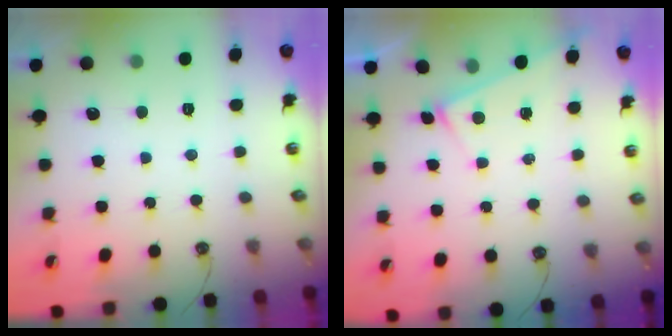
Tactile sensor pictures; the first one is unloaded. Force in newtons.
{"total": 2.9, "press": 2.9, "slide": 0.2}